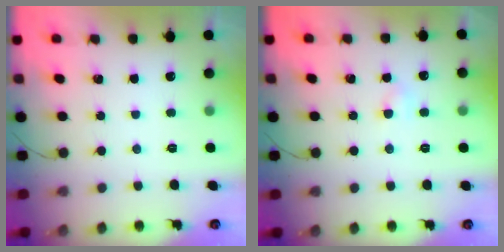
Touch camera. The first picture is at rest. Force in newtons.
{"total": 3.0, "press": 2.8, "slide": 1.0}